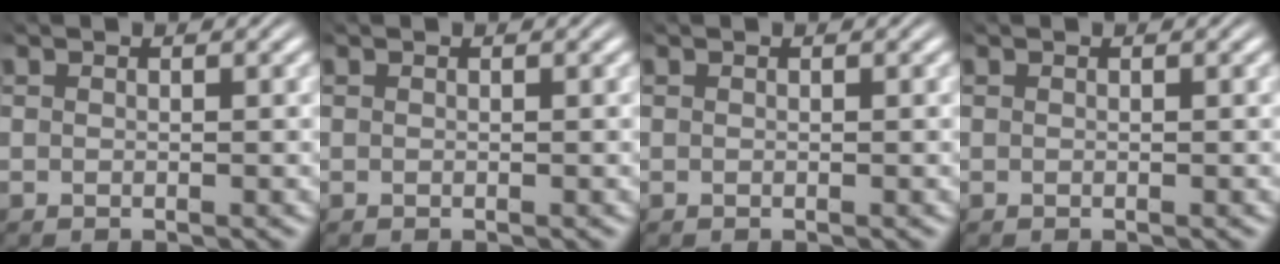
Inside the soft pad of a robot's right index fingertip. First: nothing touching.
{"total": 0.0}
{"total": 0.0}
{"total": 0.0}